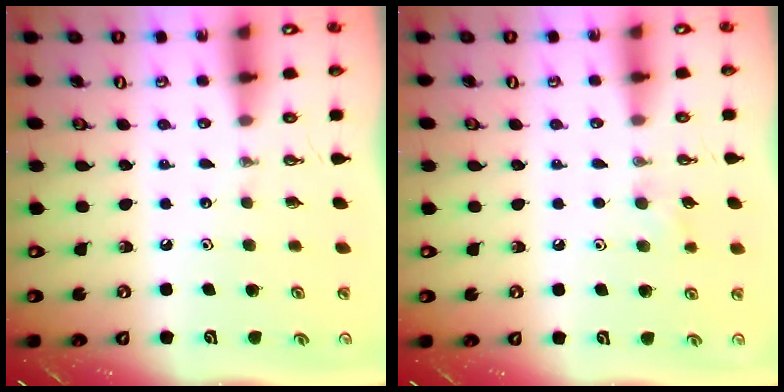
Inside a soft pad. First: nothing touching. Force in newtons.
{"total": 7.3, "press": 5.7, "slide": 4.6}